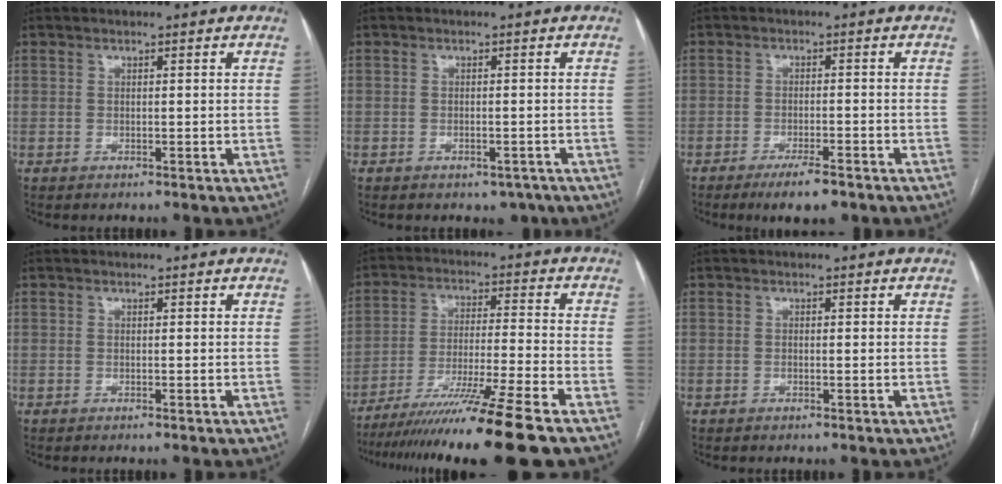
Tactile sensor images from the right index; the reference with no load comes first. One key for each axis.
{"total": 2.9, "fx": -2.1, "fy": 1.6, "fz": 1.1, "tx": -0.007, "ty": 0.003, "tz": -0.021}
{"total": 5.3, "fx": -3.8, "fy": 1.1, "fz": 3.6, "tx": -0.062, "ty": -0.006, "tz": -0.058}
{"total": 0.0}
{"total": 17.1, "fx": -13.3, "fy": -2.3, "fz": 10.5, "tx": -0.171, "ty": -0.044, "tz": -0.222}
{"total": 0.0}